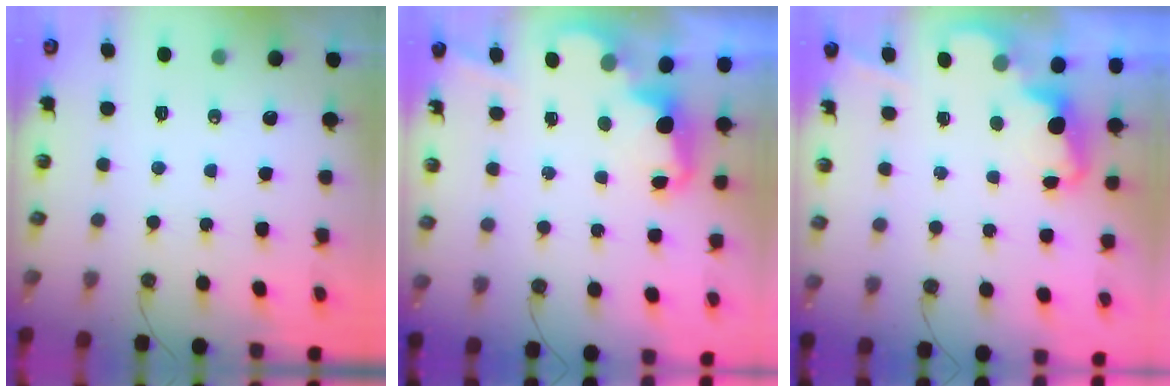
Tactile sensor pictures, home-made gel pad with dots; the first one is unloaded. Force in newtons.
{"total": 2.5, "press": 2.4, "slide": 0.5}
{"total": 2.3, "press": 2.2, "slide": 0.5}